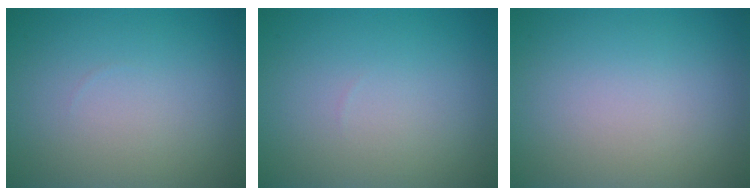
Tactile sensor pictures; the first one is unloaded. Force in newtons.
{"total": 0.0}
{"total": 0.0}